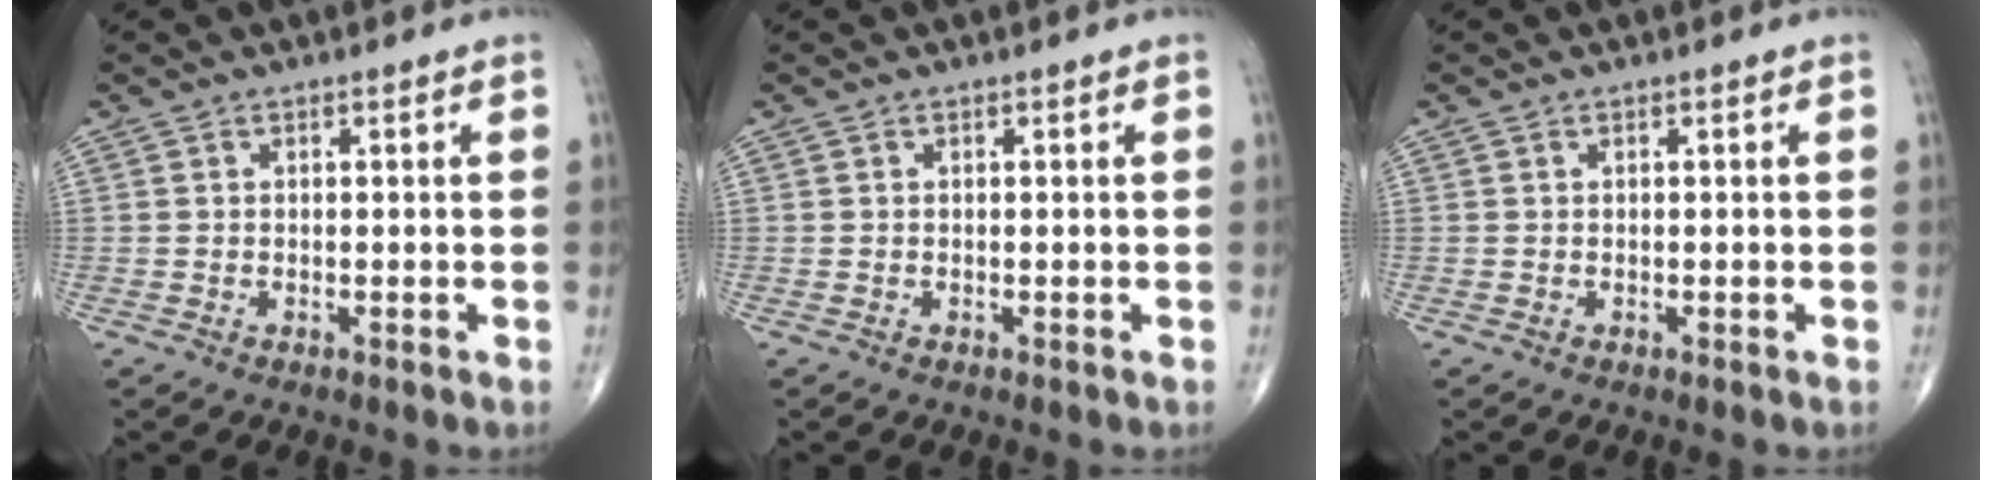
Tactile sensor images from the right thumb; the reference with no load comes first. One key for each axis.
{"total": 0.0}
{"total": 0.0}